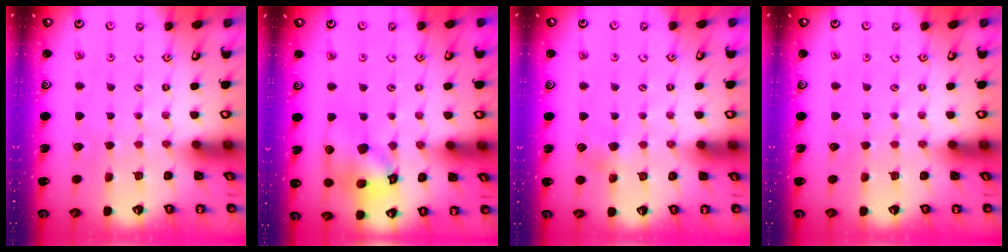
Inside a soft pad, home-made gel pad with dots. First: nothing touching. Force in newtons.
{"total": 14.2, "press": 14.1, "slide": 2.1}
{"total": 3.8, "press": 3.7, "slide": 0.8}
{"total": 0.0}